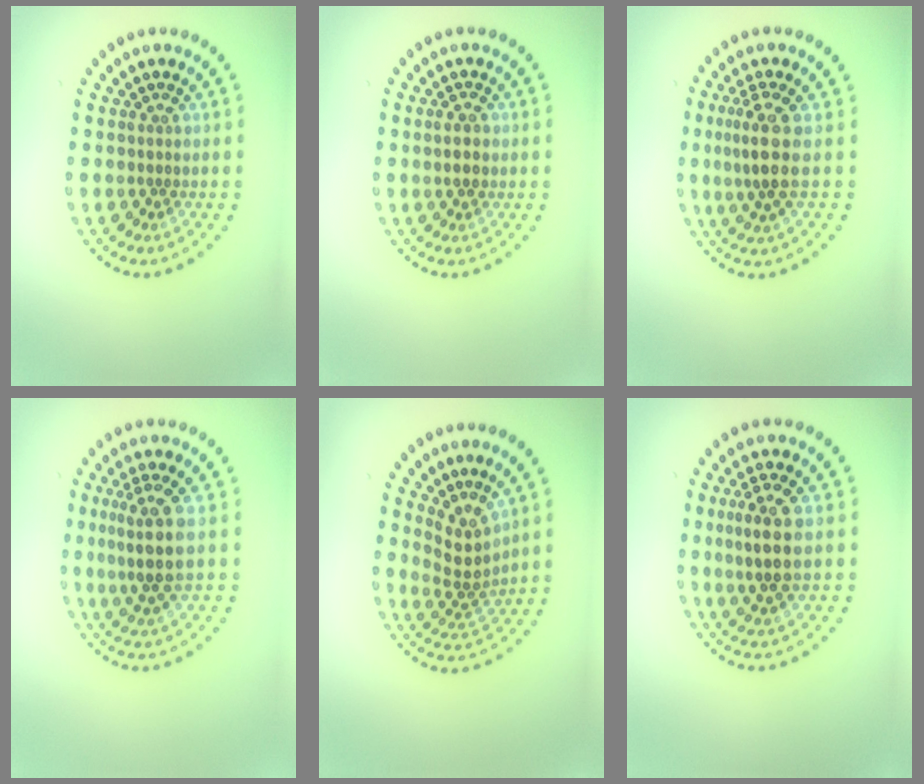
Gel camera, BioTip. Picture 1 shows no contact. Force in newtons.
{"total": 1.8, "press": 1.8, "slide": 0.3}
{"total": 3.4, "press": 2.6, "slide": 2.1}
{"total": 3.9, "press": 3.1, "slide": 2.4}
{"total": 3.0, "press": 2.2, "slide": 2.1}
{"total": 3.7, "press": 3.4, "slide": 1.4}